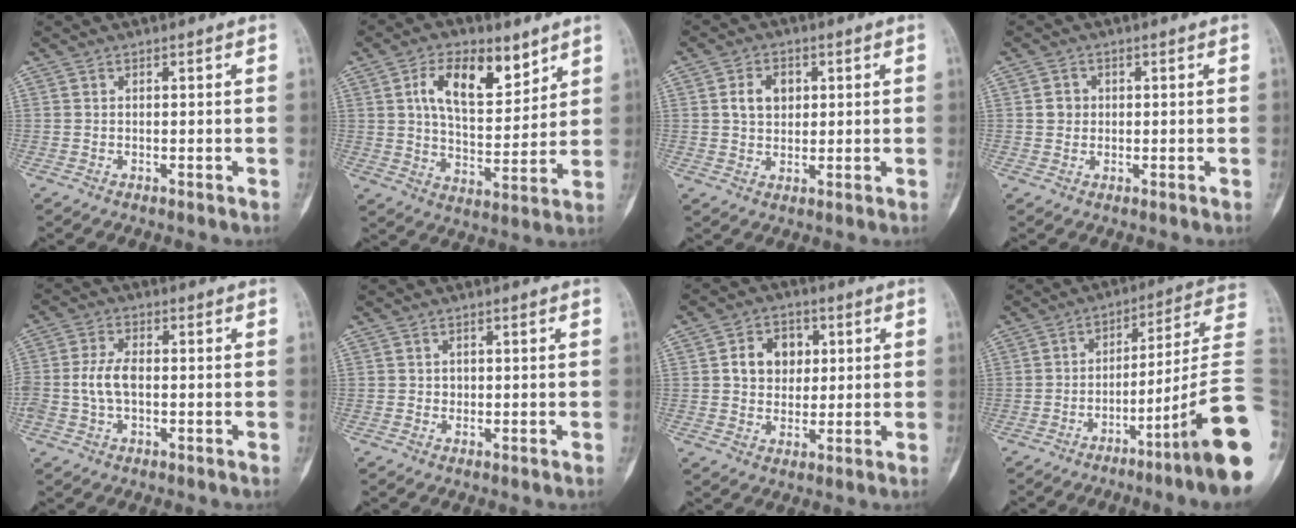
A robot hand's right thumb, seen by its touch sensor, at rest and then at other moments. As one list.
[{"total": 13.6, "force": [6.5, 7.0, 9.7], "torque": [-0.132, -0.028, 0.117]}, {"total": 5.5, "force": [1.4, 4.1, 3.5], "torque": [-0.044, -0.001, 0.024]}, {"total": 2.3, "force": [0.3, 2.2, 0.8], "torque": [0.000, 0.004, 0.003]}, {"total": 5.8, "force": [-0.6, 3.3, 4.7], "torque": [-0.104, 0.013, -0.013]}, {"total": 1.0, "force": [0.1, 0.9, 0.4], "torque": [0.000, 0.003, 0.002]}, {"total": 8.1, "force": [1.7, 6.5, 4.6], "torque": [-0.037, 0.000, 0.027]}, {"total": 19.6, "force": [-7.1, -0.2, 18.3], "torque": [-0.221, 0.040, -0.110]}]